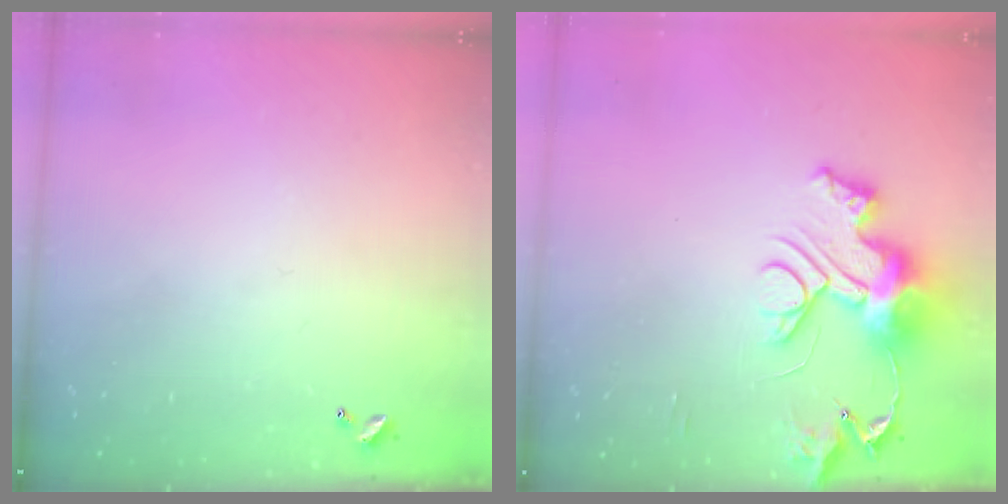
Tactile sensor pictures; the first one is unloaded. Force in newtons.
{"total": 13.0, "press": 13.0, "slide": 0.8}